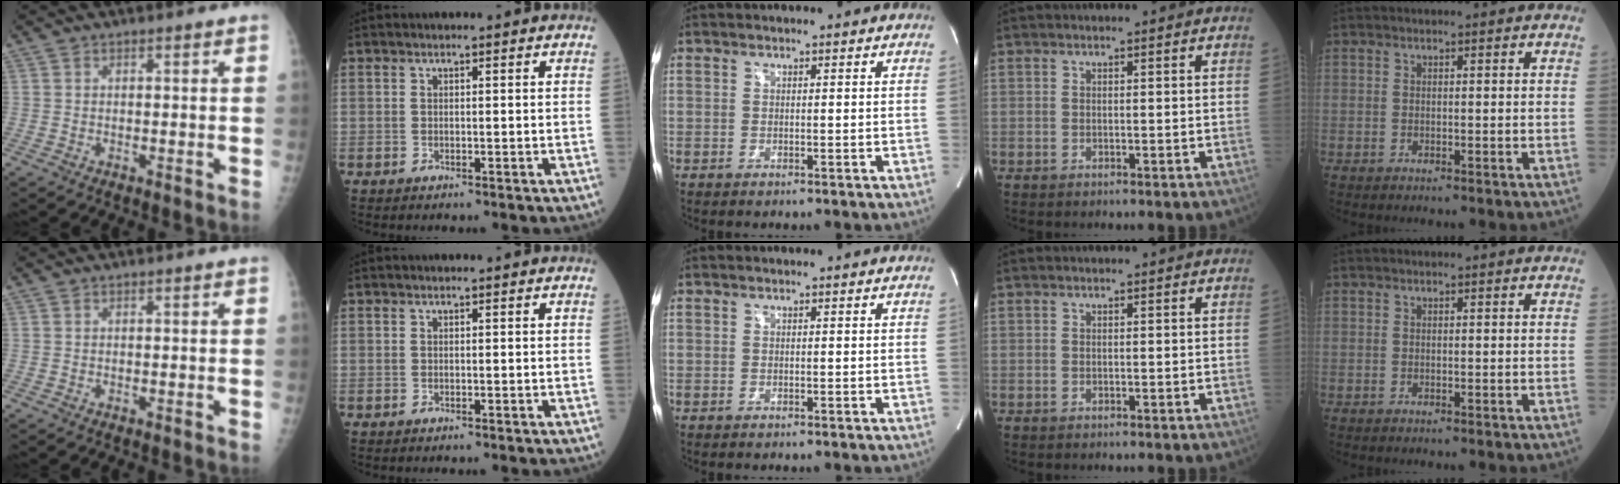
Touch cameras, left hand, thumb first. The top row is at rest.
{}